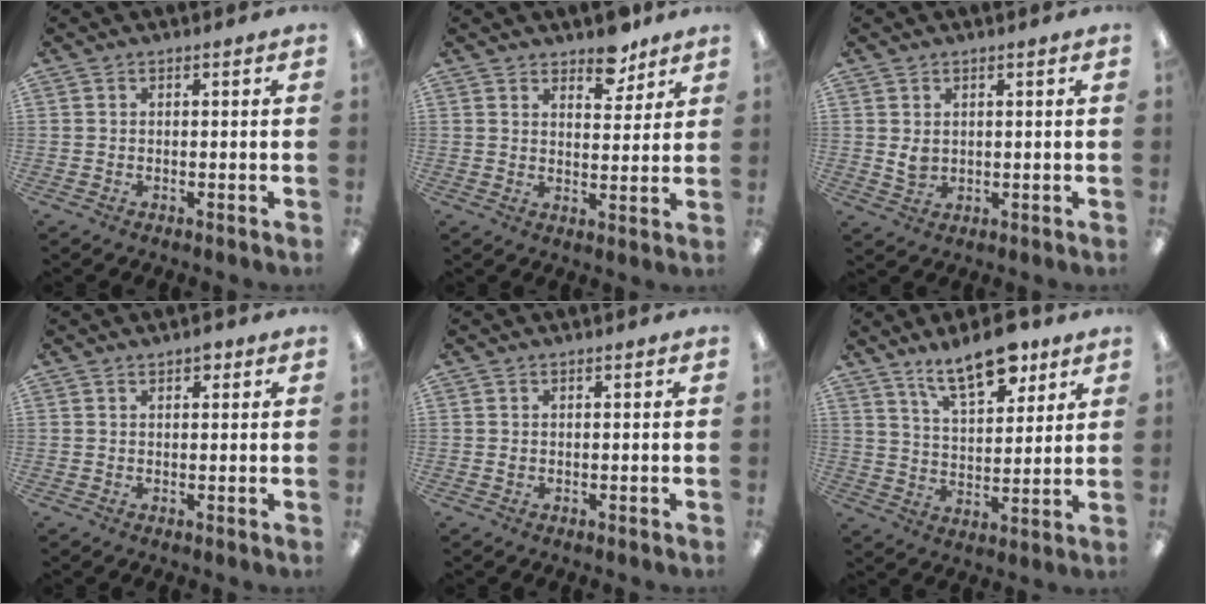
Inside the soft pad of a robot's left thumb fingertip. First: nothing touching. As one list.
[{"total": 6.7, "force": [5.6, 2.9, 2.3], "torque": [-0.012, -0.036, 0.096]}, {"total": 3.0, "force": [1.1, 2.0, 2.0], "torque": [-0.032, -0.001, 0.019]}, {"total": 2.1, "force": [1.4, 0.9, 1.3], "torque": [-0.010, -0.006, 0.022]}, {"total": 0.6, "force": [0.1, 0.3, 0.6], "torque": [-0.012, 0.001, 0.002]}, {"total": 14.2, "force": [9.7, 5.9, 8.4], "torque": [-0.119, -0.050, 0.166]}]